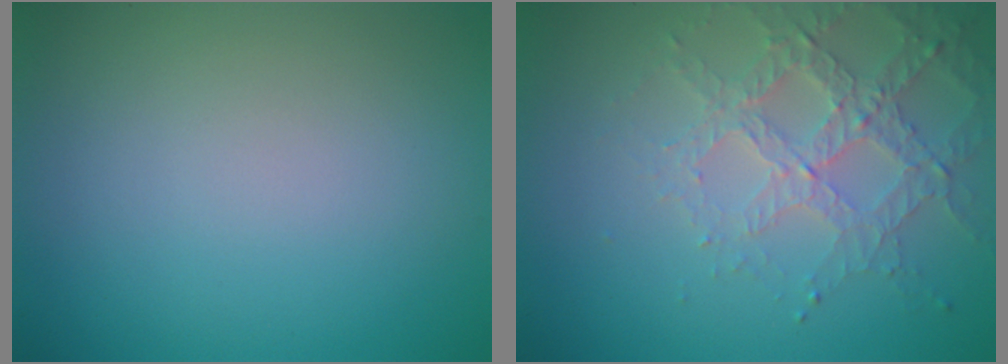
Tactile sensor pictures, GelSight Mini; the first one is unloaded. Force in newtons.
{"total": 3.2, "press": 3.2, "slide": 0.5}